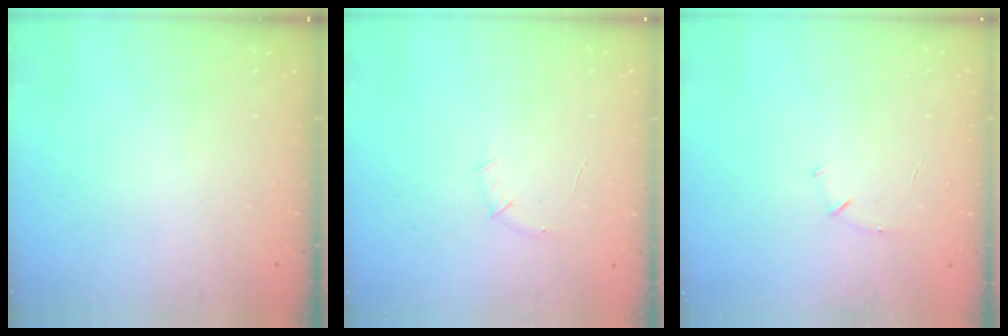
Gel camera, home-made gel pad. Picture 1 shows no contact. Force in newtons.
{"total": 5.0, "press": 4.8, "slide": 1.4}
{"total": 4.3, "press": 4.2, "slide": 1.1}